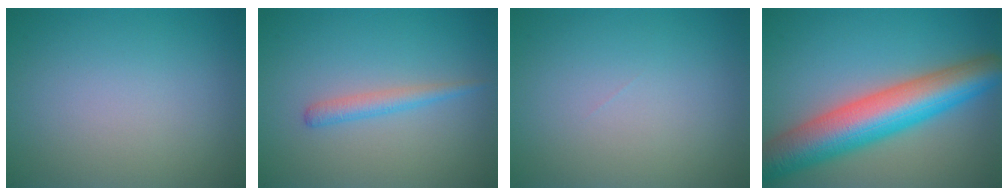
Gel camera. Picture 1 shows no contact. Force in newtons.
{"total": 1.7, "press": 1.7, "slide": 0.1}
{"total": 0.0}
{"total": 10.0, "press": 10.0, "slide": 0.3}